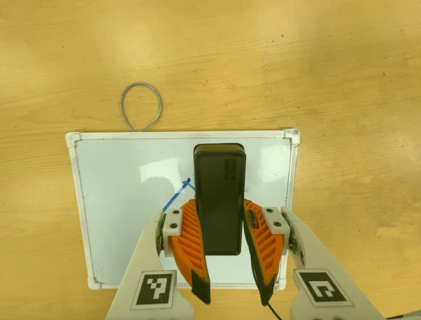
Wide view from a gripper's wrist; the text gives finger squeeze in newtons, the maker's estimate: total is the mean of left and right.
{"total": 8.7, "left": 6.3, "right": 11.2}